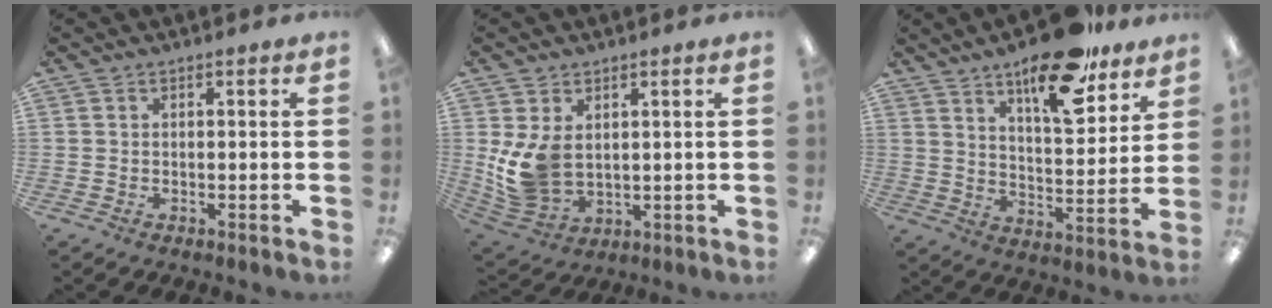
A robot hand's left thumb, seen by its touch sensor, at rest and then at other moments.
{"total": 10.5, "force": [1.7, 7.5, 7.1], "torque": [-0.160, -0.005, 0.038]}
{"total": 18.0, "force": [13.1, 6.3, 10.6], "torque": [-0.152, -0.078, 0.215]}